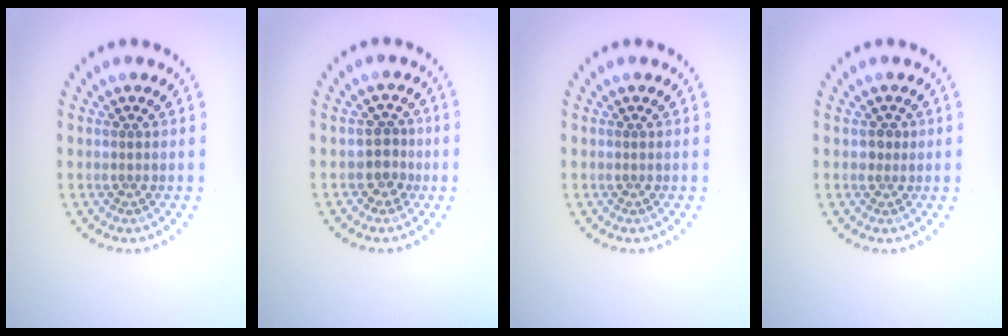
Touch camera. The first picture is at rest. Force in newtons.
{"total": 1.9, "press": 1.5, "slide": 1.2}
{"total": 0.0}
{"total": 0.9, "press": 0.8, "slide": 0.4}